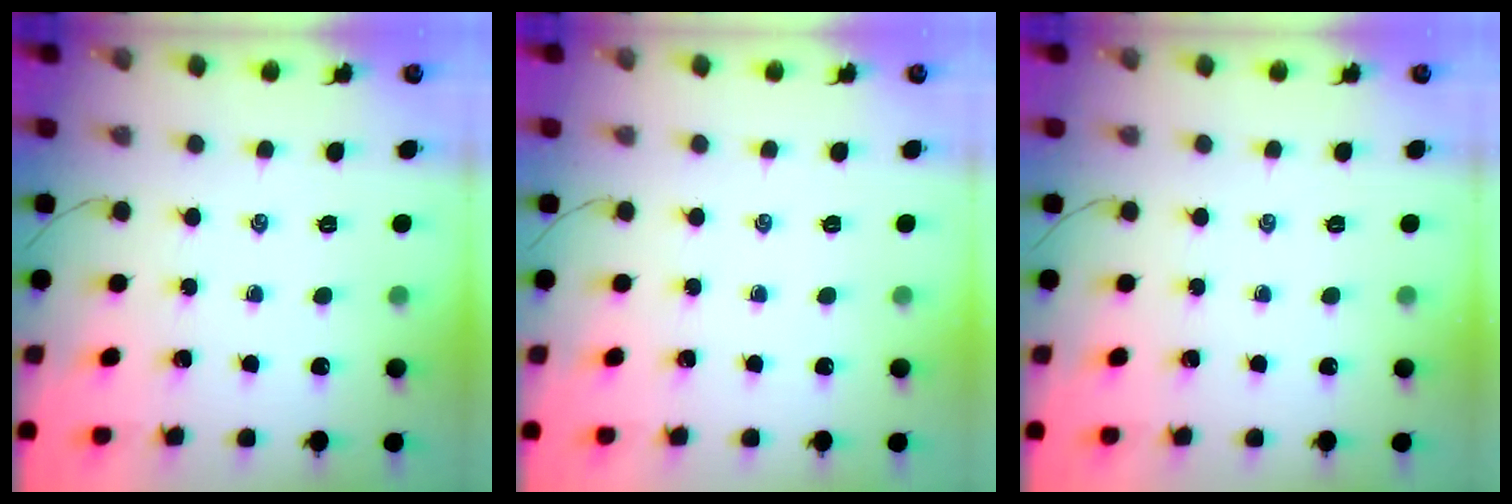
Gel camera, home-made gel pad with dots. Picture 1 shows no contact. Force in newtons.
{"total": 0.0}
{"total": 0.0}